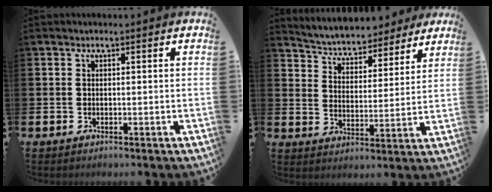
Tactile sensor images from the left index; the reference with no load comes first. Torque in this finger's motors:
{"motor_torque": [0.33, -0.40, 0.81, 0.15]}